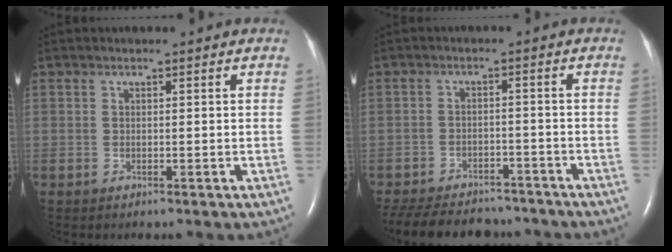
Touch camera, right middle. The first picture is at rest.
{"total": 16.0, "force": [-13.9, 5.6, 5.7], "torque": [-0.144, -0.010, -0.191]}